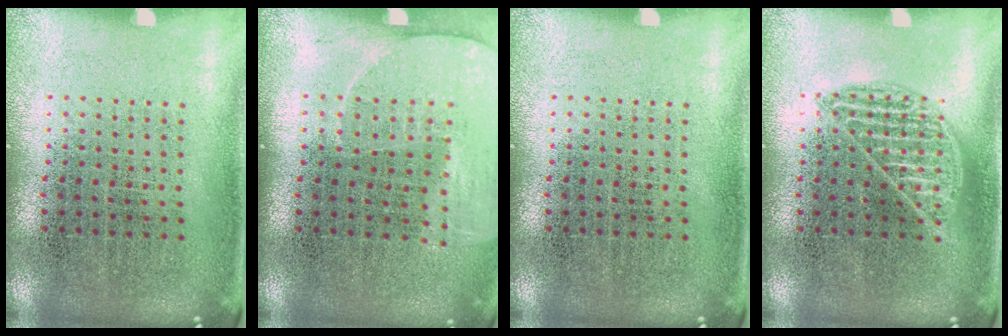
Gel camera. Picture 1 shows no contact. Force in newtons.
{"total": 1.3, "press": 1.2, "slide": 0.4}
{"total": 0.0}
{"total": 0.9, "press": 0.9, "slide": 0.0}